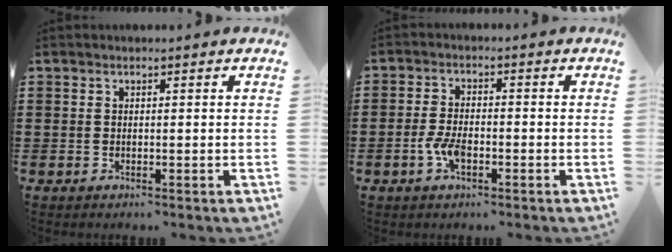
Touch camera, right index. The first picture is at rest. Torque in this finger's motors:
{"motor_torque": [1.86, 0.28, 0.54, 0.12]}